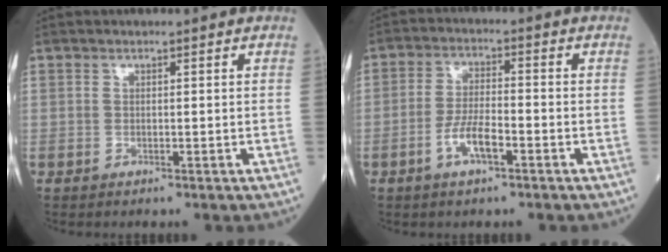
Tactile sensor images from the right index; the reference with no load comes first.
{"total": 5.4, "force": [-2.6, 1.4, 4.5], "torque": [-0.085, 0.003, -0.050]}